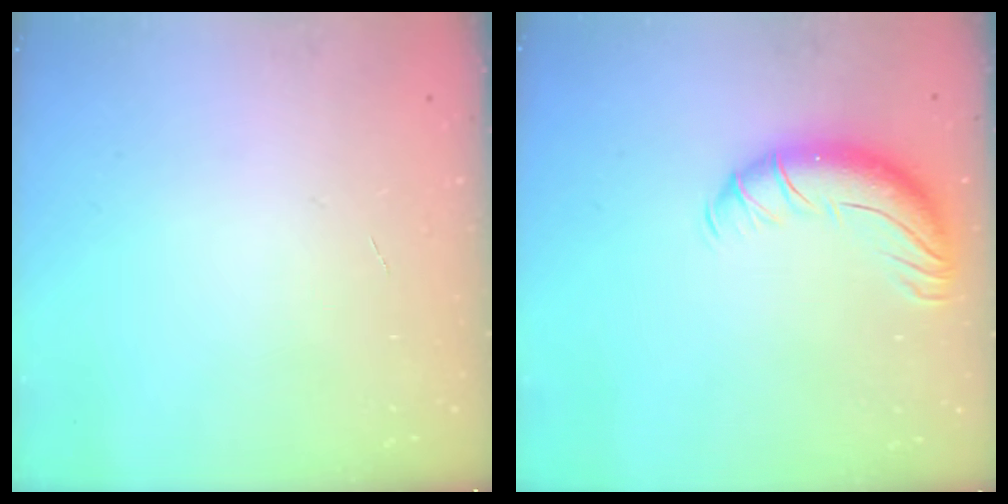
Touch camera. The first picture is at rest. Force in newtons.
{"total": 11.0, "press": 10.7, "slide": 2.6}